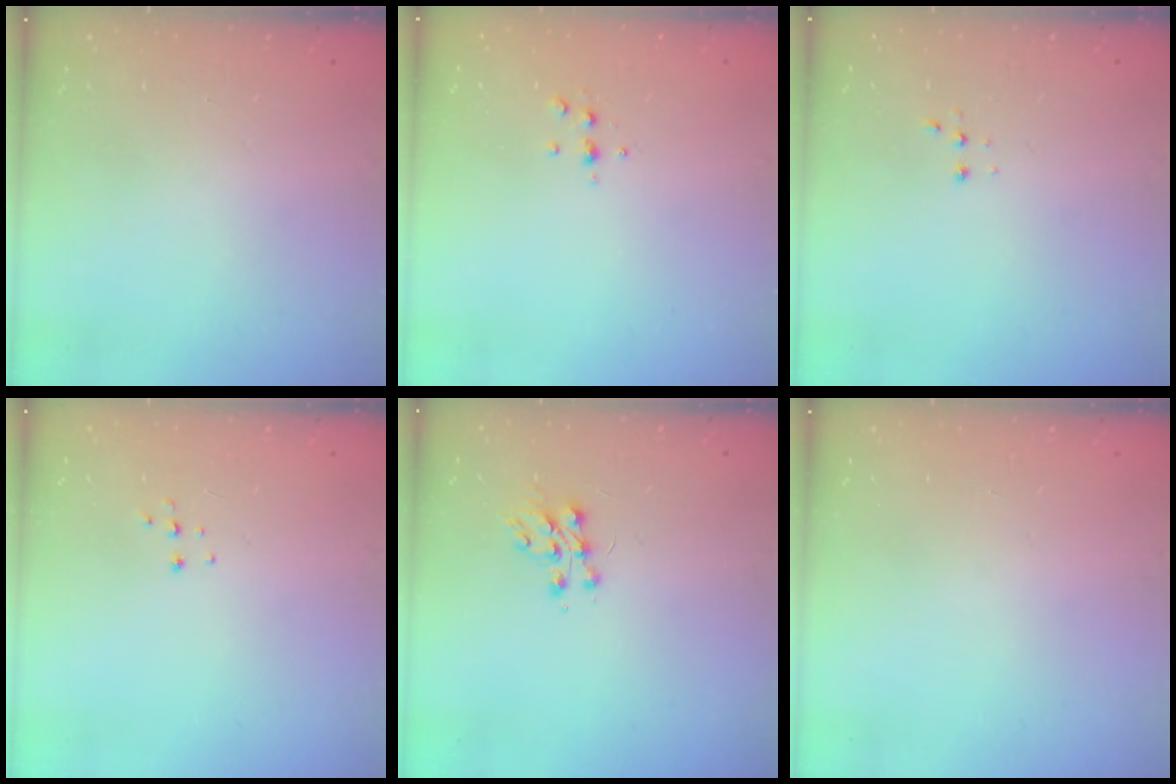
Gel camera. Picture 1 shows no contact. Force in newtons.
{"total": 5.3, "press": 5.2, "slide": 1.0}
{"total": 2.7, "press": 2.7, "slide": 0.5}
{"total": 3.8, "press": 3.8, "slide": 0.3}
{"total": 7.9, "press": 7.8, "slide": 0.6}
{"total": 0.0}